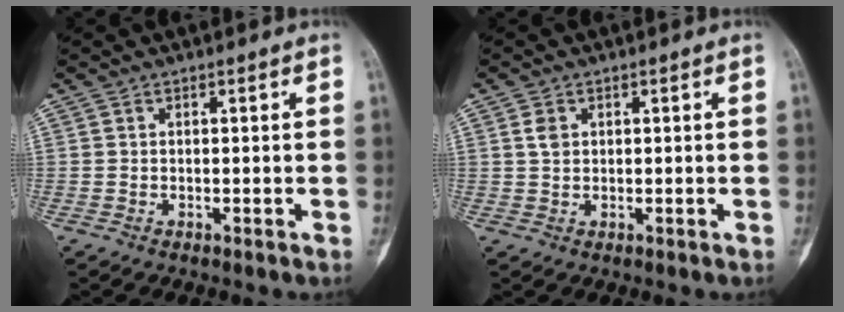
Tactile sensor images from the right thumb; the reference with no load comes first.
{"total": 2.5, "force": [0.9, 1.8, 1.4], "torque": [-0.018, 0.000, 0.016]}